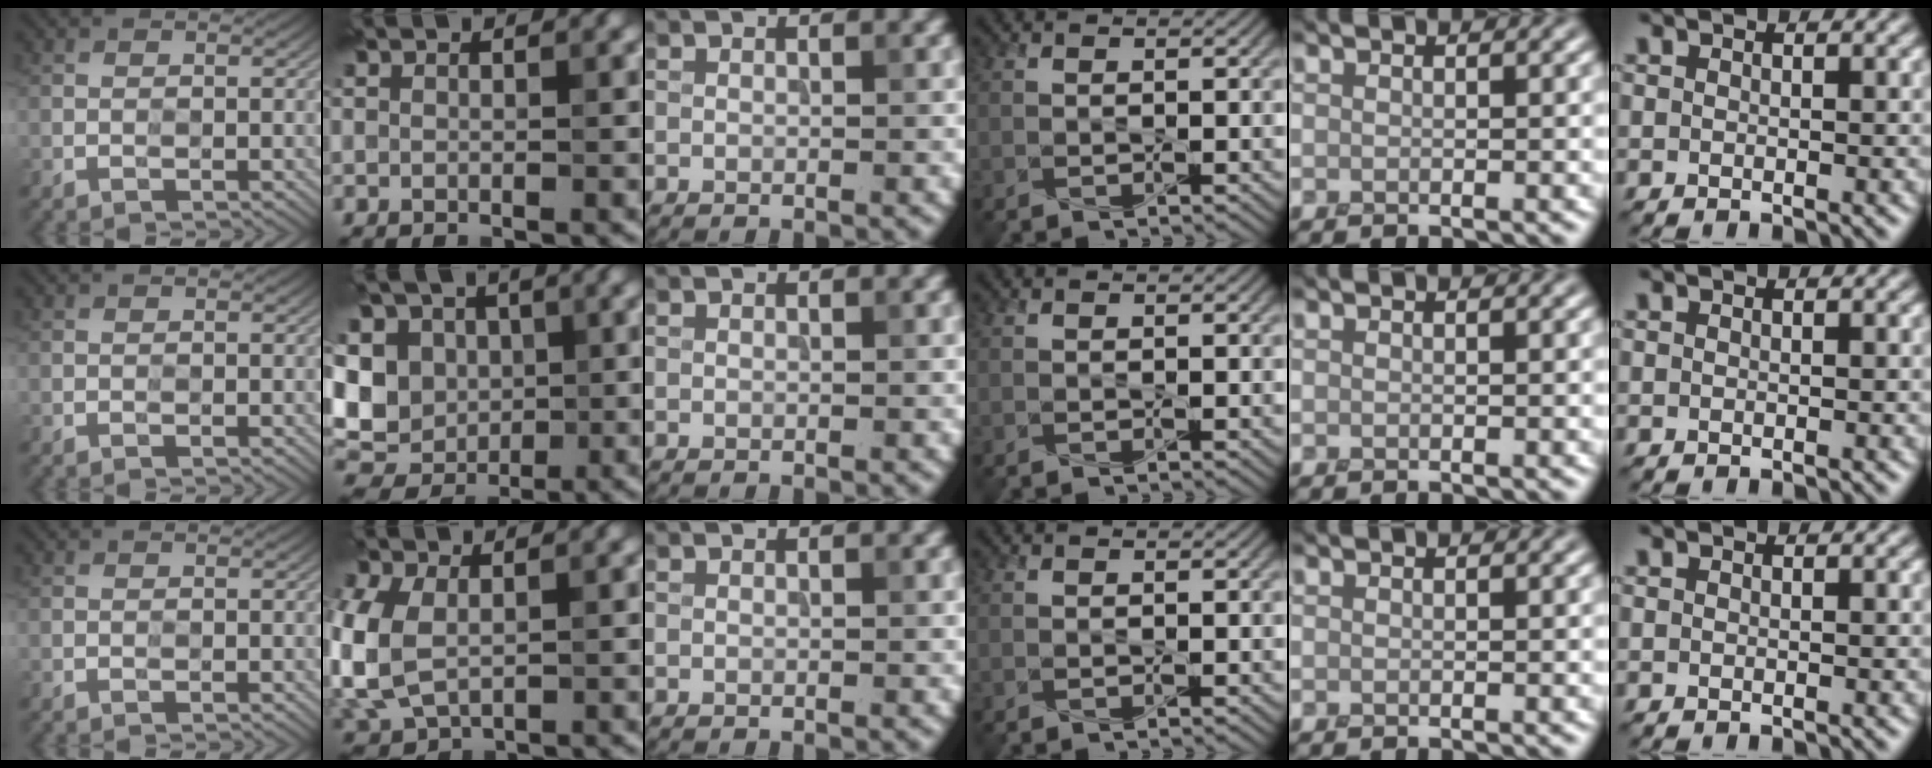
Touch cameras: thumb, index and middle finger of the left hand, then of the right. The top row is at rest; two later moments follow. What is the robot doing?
{"motion": "press", "object": "toy piano key"}